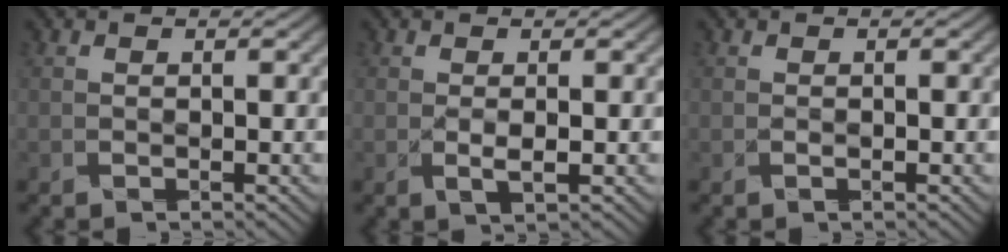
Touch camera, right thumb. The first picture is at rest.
{"total": 1.4, "force": [-0.1, 0.3, 1.4], "torque": [-0.025, 0.000, 0.004]}
{"total": 0.0}